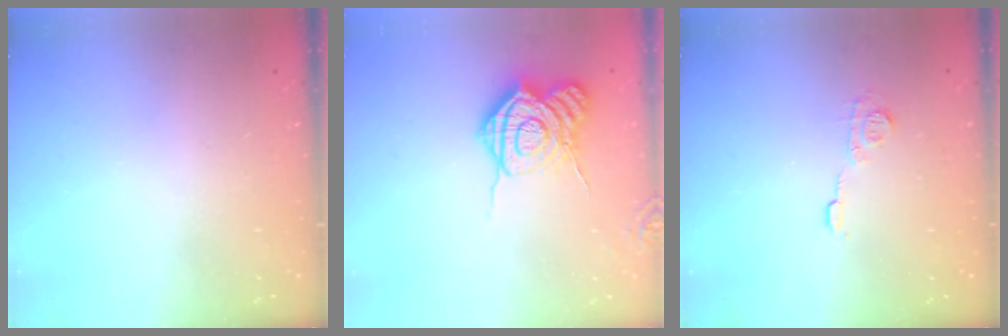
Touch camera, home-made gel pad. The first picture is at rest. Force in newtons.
{"total": 15.5, "press": 15.5, "slide": 1.1}
{"total": 6.2, "press": 6.2, "slide": 0.2}